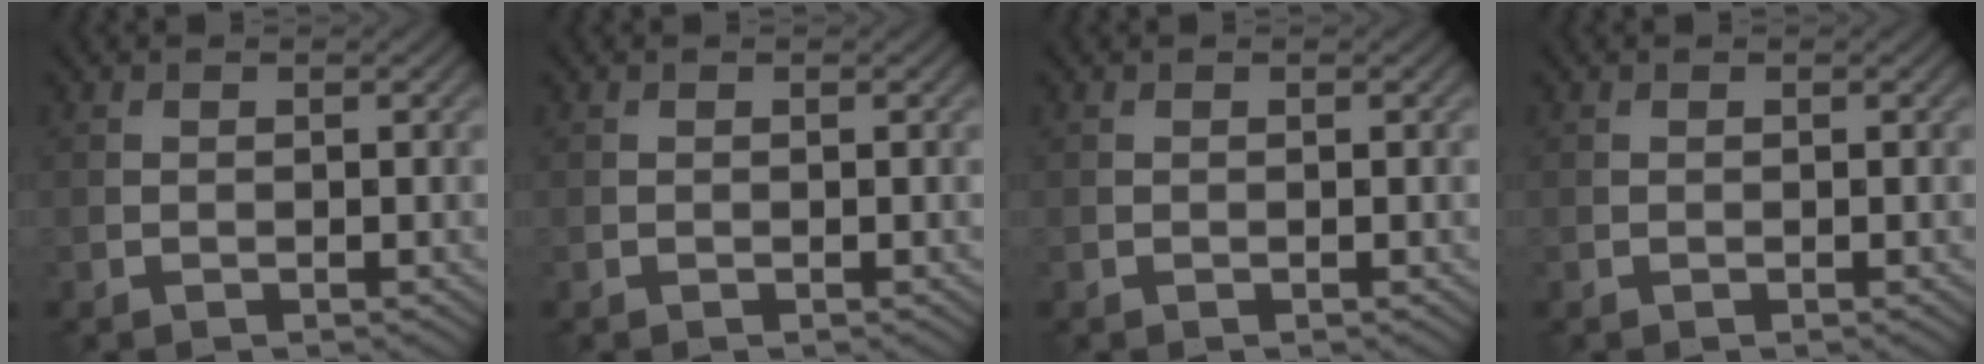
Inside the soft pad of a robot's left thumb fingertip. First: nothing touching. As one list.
[{"total": 0.0}, {"total": 0.0}, {"total": 0.0}]